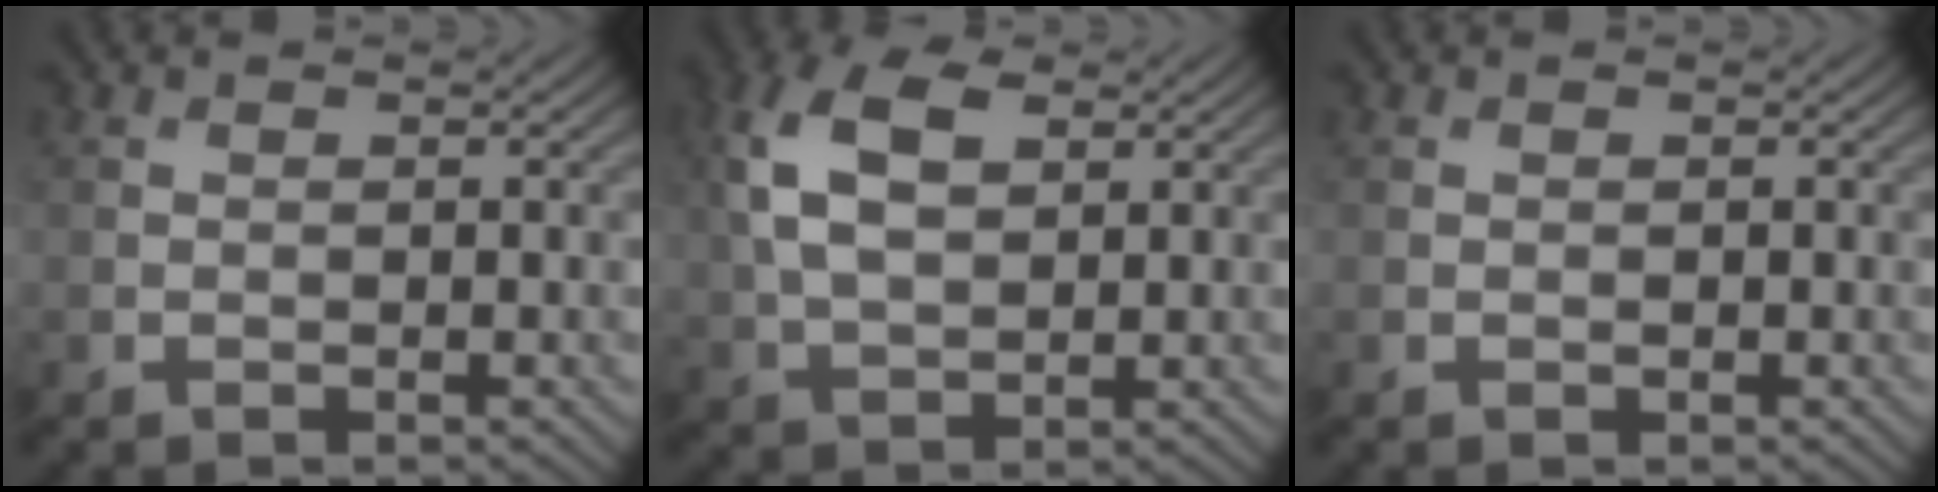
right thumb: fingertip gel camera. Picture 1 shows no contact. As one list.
[{"total": 9.1, "force": [2.6, 5.3, 6.9], "torque": [-0.179, 0.013, 0.048]}, {"total": 0.0}]